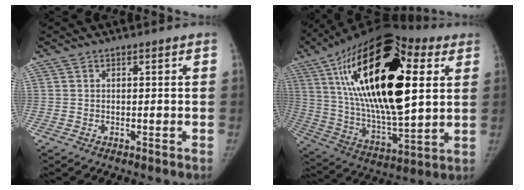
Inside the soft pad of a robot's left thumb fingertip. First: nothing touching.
{"total": 33.7, "force": [9.7, 14.2, 29.0], "torque": [-0.513, -0.012, 0.153]}